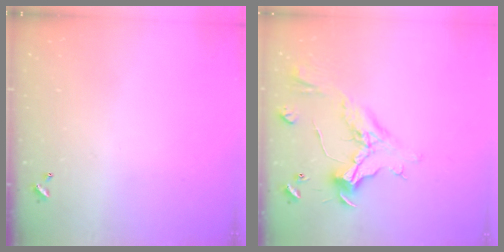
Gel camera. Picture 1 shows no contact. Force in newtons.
{"total": 1.1, "press": 0.5, "slide": 1.0}